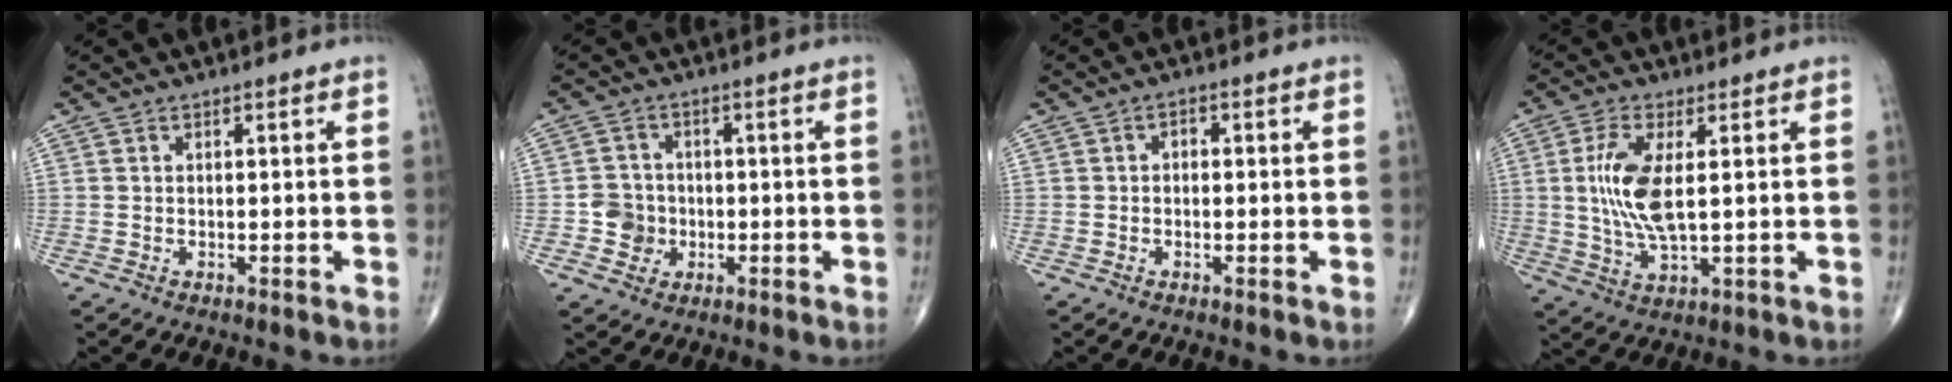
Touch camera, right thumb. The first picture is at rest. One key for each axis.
{"total": 4.6, "fx": -1.0, "fy": 4.3, "fz": 1.1, "tx": 0.006, "ty": 0.011, "tz": -0.020}
{"total": 1.5, "fx": 0.0, "fy": 1.1, "fz": 1.1, "tx": -0.008, "ty": 0.008, "tz": -0.004}
{"total": 9.9, "fx": 1.4, "fy": 3.5, "fz": 9.2, "tx": -0.204, "ty": -0.012, "tz": 0.030}